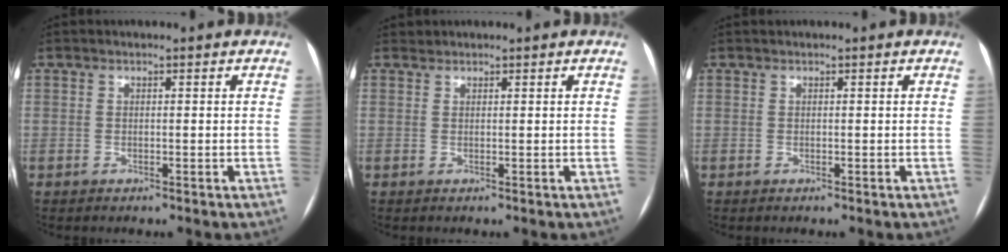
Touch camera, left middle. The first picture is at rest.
{"total": 0.6, "force": [0.5, 0.2, -0.2], "torque": [-0.001, 0.005, 0.009]}
{"total": 0.0}